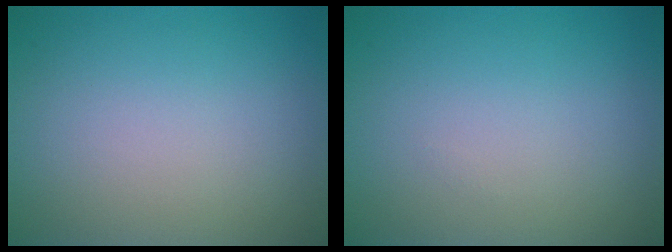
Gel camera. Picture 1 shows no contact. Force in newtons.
{"total": 0.0}